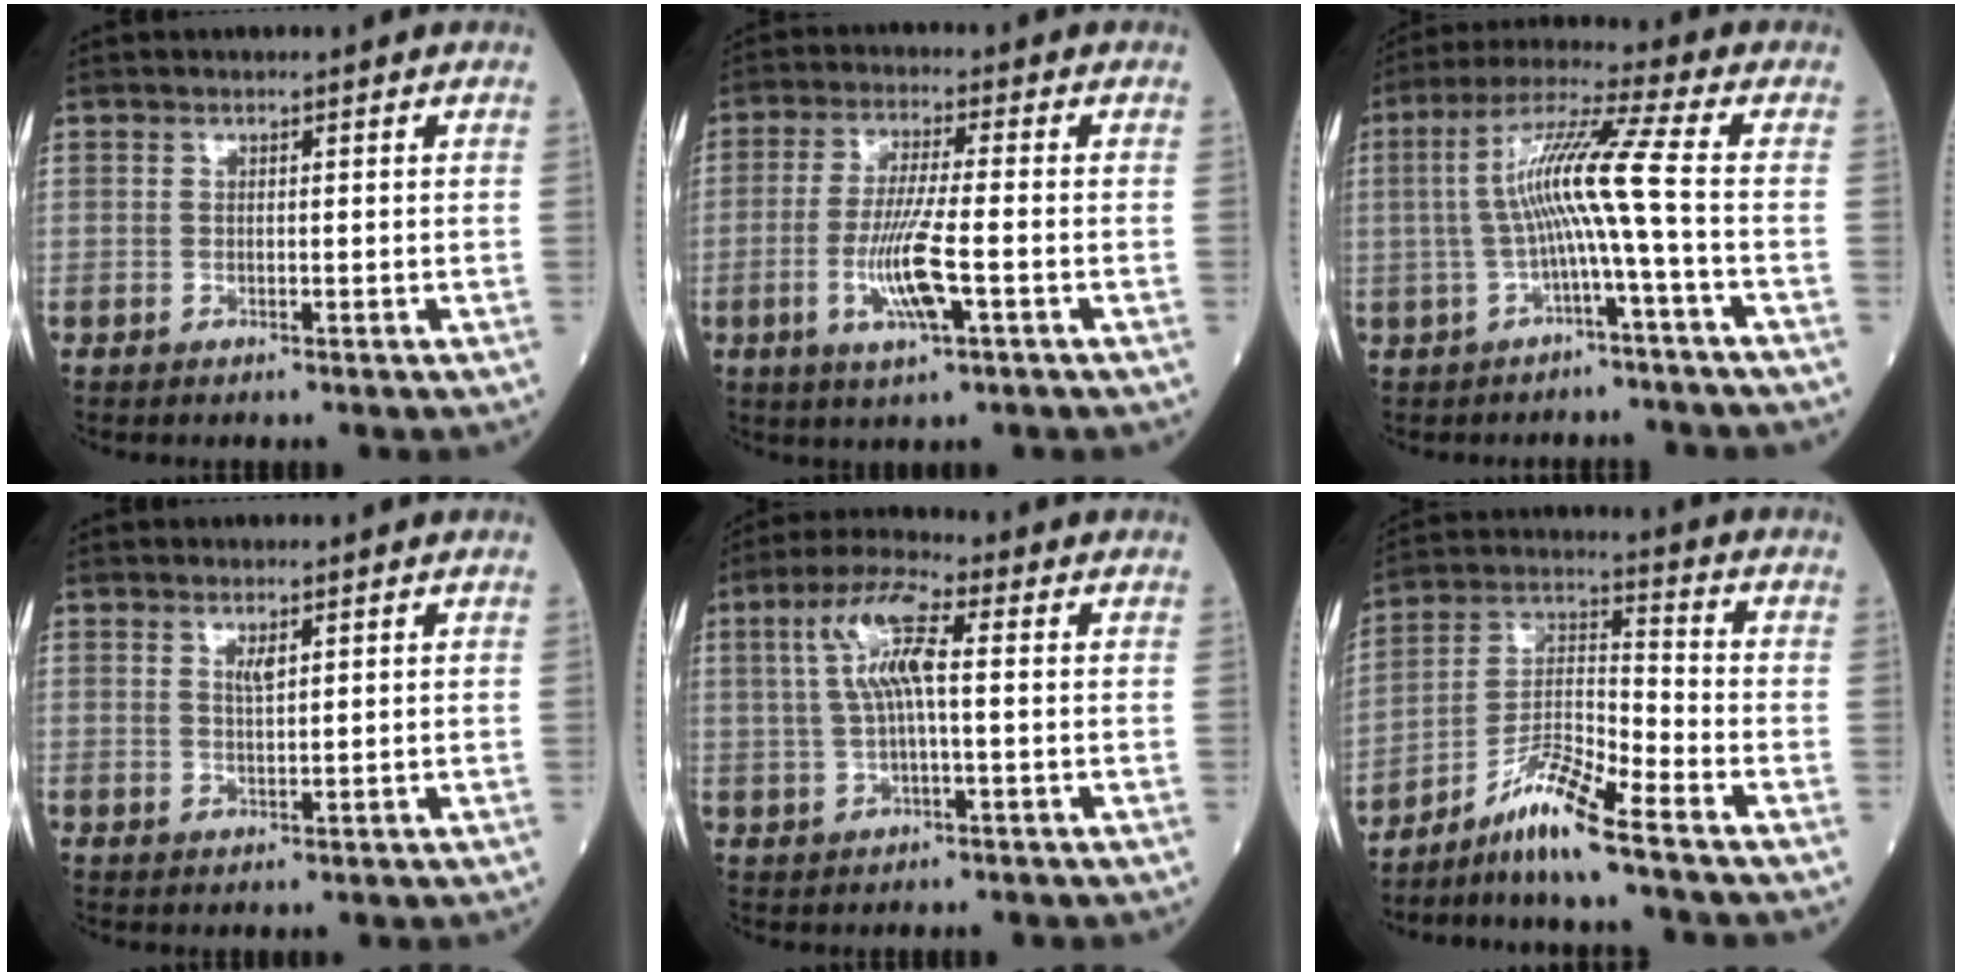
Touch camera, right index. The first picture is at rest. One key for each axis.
{"total": 8.6, "fx": -2.5, "fy": 0.4, "fz": 8.2, "tx": -0.166, "ty": -0.011, "tz": -0.049}
{"total": 9.4, "fx": -1.1, "fy": -1.6, "fz": 9.2, "tx": -0.177, "ty": 0.028, "tz": -0.020}
{"total": 1.8, "fx": 1.0, "fy": 0.2, "fz": 1.5, "tx": -0.030, "ty": -0.004, "tz": 0.020}
{"total": 8.1, "fx": 1.5, "fy": 1.2, "fz": 7.9, "tx": -0.165, "ty": 0.017, "tz": 0.027}
{"total": 8.8, "fx": -6.8, "fy": -0.3, "fz": 5.6, "tx": -0.112, "ty": -0.002, "tz": -0.127}